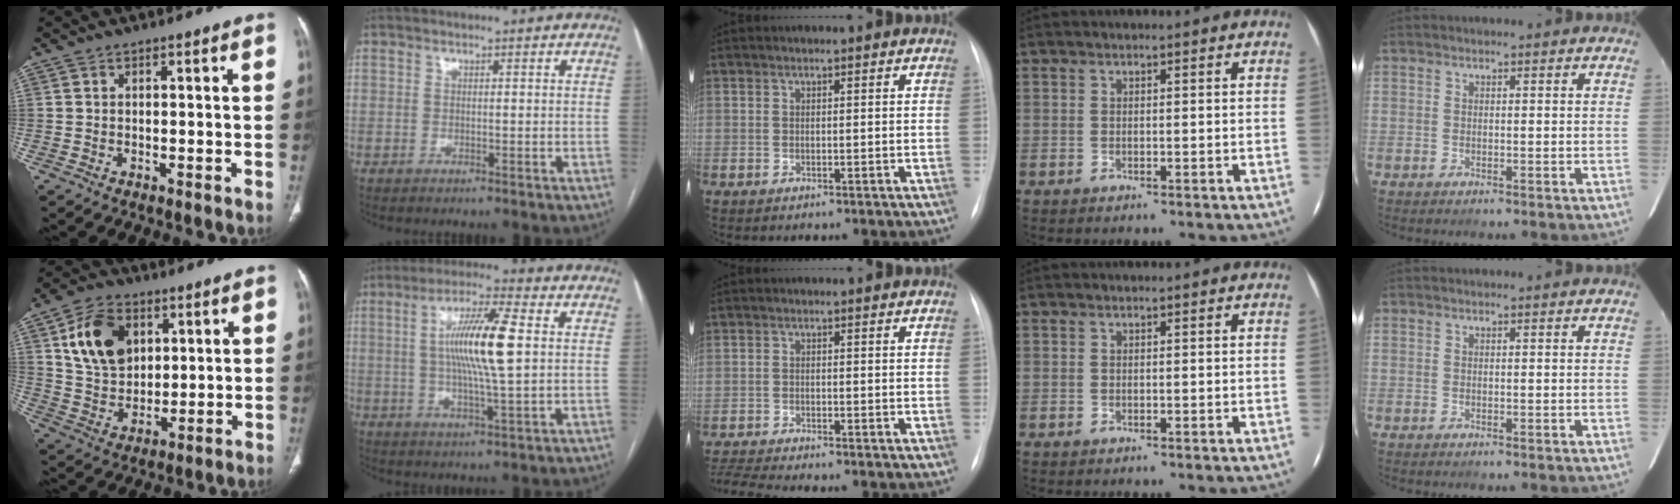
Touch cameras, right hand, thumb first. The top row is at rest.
{"thumb": {"total": 13.3, "force": [4.9, 9.2, 8.3], "torque": [-0.124, -0.014, 0.095]}, "index": {"total": 11.9, "force": [1.5, 0.9, 11.8], "torque": [-0.218, 0.003, 0.025]}, "middle": {"total": 4.8, "force": [-4.4, -1.2, 1.2], "torque": [-0.027, -0.016, -0.078]}}